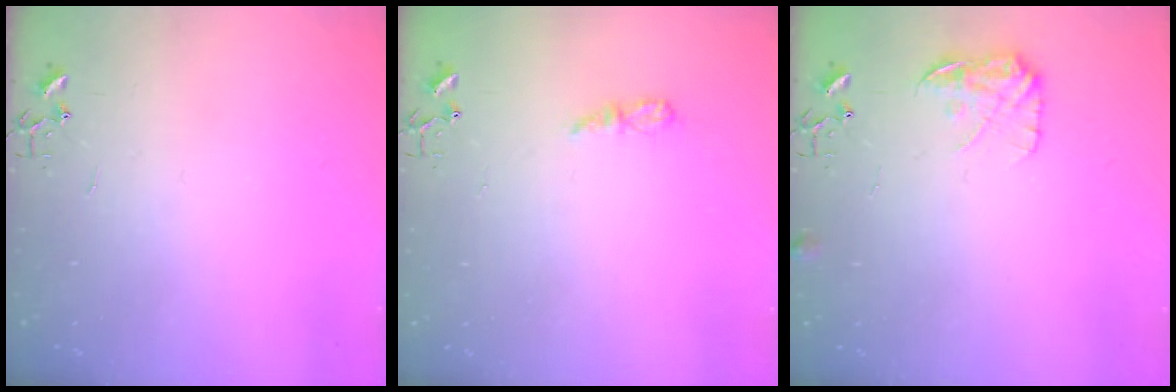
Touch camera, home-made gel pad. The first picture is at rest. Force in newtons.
{"total": 5.2, "press": 5.2, "slide": 0.7}
{"total": 9.2, "press": 9.2, "slide": 0.4}